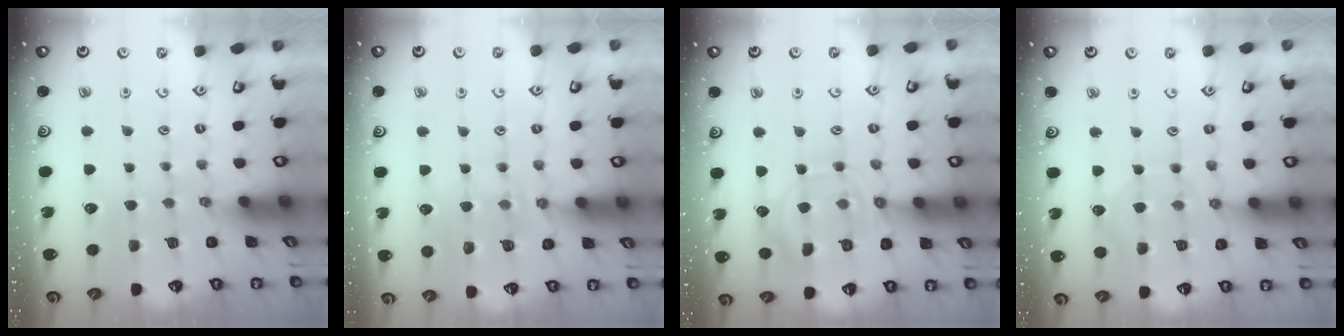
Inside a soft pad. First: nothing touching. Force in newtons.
{"total": 6.1, "press": 6.1, "slide": 0.6}
{"total": 11.5, "press": 11.5, "slide": 0.7}
{"total": 6.1, "press": 6.1, "slide": 0.6}